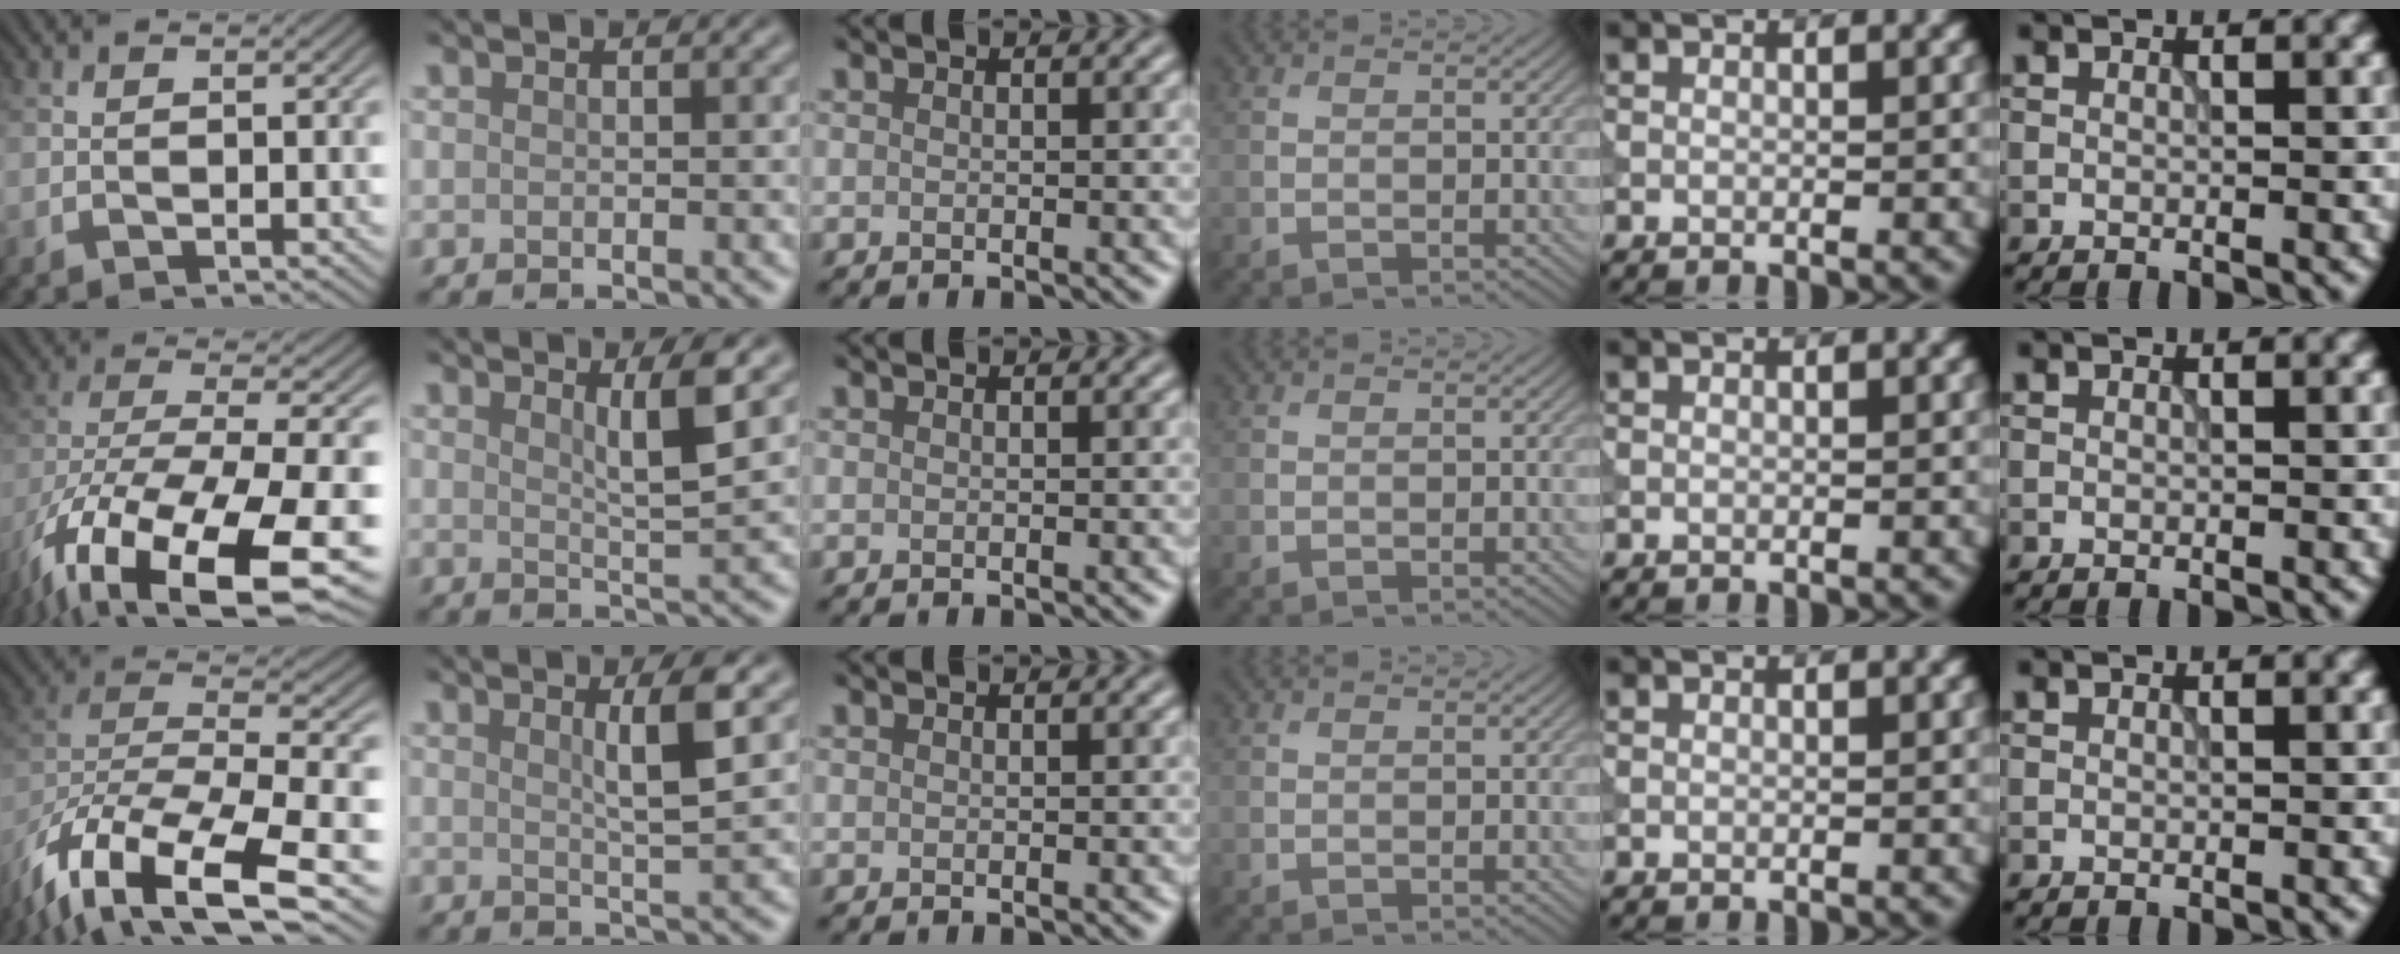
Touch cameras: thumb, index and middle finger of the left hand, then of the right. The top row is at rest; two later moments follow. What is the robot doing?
{"motion": "extract", "object": "tissue"}